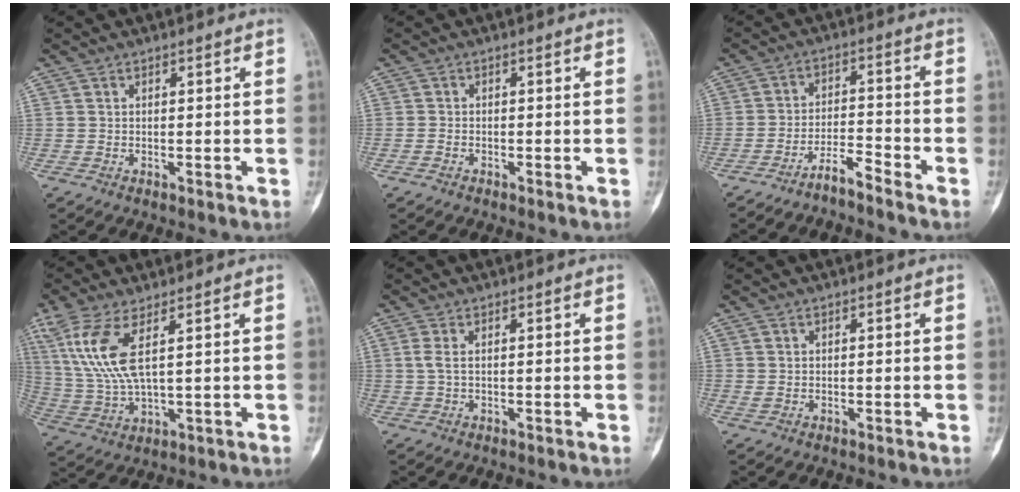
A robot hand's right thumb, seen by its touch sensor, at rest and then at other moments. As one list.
[{"total": 0.9, "force": [-0.6, 0.5, 0.4], "torque": [-0.011, 0.000, -0.013]}, {"total": 4.6, "force": [-4.1, 0.1, 2.0], "torque": [-0.039, 0.036, -0.079]}, {"total": 10.6, "force": [4.1, 3.2, 9.3], "torque": [-0.227, -0.013, 0.096]}, {"total": 1.8, "force": [0.4, 0.8, 1.6], "torque": [-0.044, 0.008, 0.011]}, {"total": 0.9, "force": [0.1, 0.6, 0.7], "torque": [-0.015, 0.004, 0.006]}]